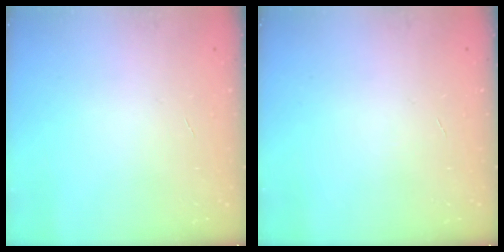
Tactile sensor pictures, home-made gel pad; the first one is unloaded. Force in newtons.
{"total": 0.0}